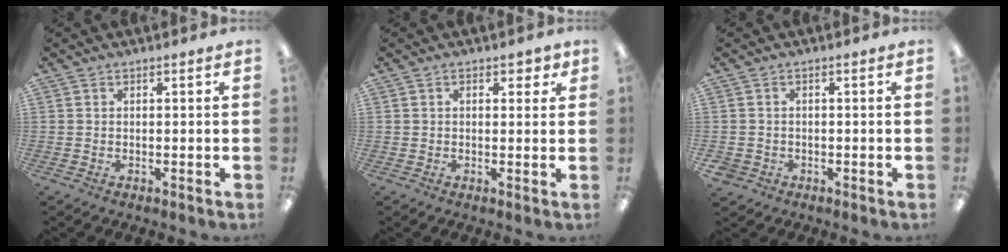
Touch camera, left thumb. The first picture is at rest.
{"total": 2.8, "force": [1.1, 1.5, 2.1], "torque": [-0.018, -0.005, 0.014]}
{"total": 1.6, "force": [-0.8, 1.4, 0.2], "torque": [-0.004, 0.002, -0.017]}